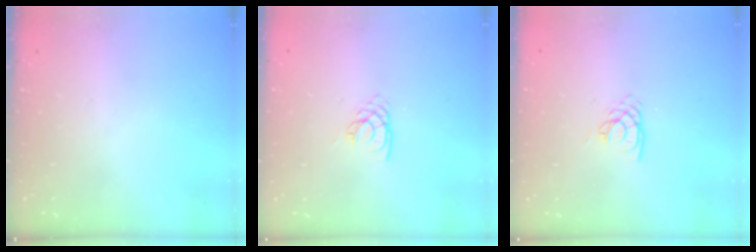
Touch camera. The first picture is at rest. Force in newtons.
{"total": 2.8, "press": 2.8, "slide": 0.1}
{"total": 2.8, "press": 2.8, "slide": 0.1}